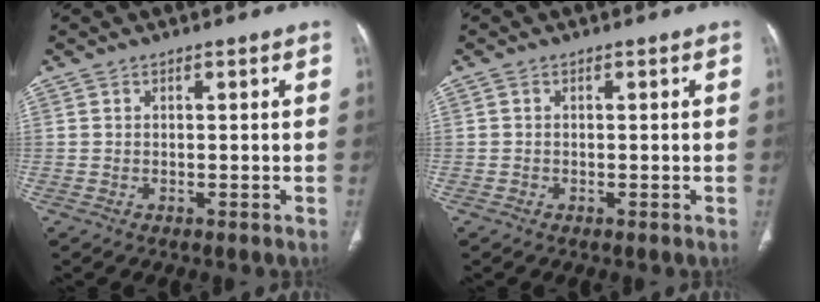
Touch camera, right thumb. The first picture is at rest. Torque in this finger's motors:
{"motor_torque": [-0.66, -0.21, -0.10, 0.11, -0.02]}